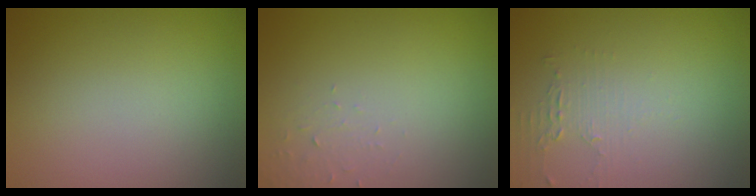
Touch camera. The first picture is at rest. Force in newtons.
{"total": 1.2, "press": 1.2, "slide": 0.1}
{"total": 1.5, "press": 1.5, "slide": 0.4}